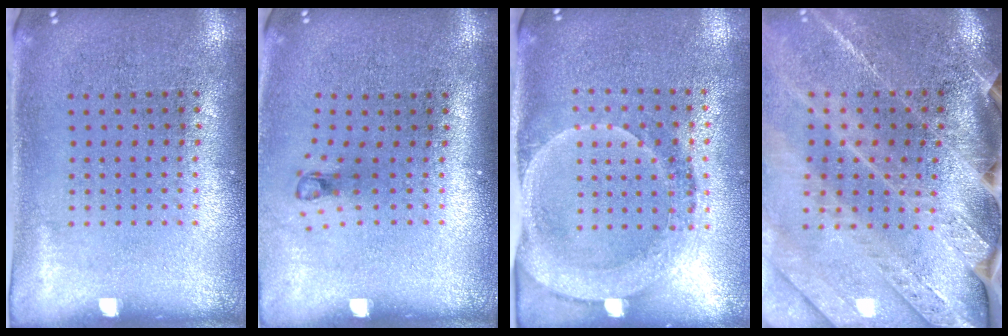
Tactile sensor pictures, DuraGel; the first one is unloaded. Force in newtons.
{"total": 0.7, "press": 0.3, "slide": 0.6}
{"total": 1.9, "press": 1.6, "slide": 1.0}
{"total": 3.9, "press": 3.2, "slide": 2.2}